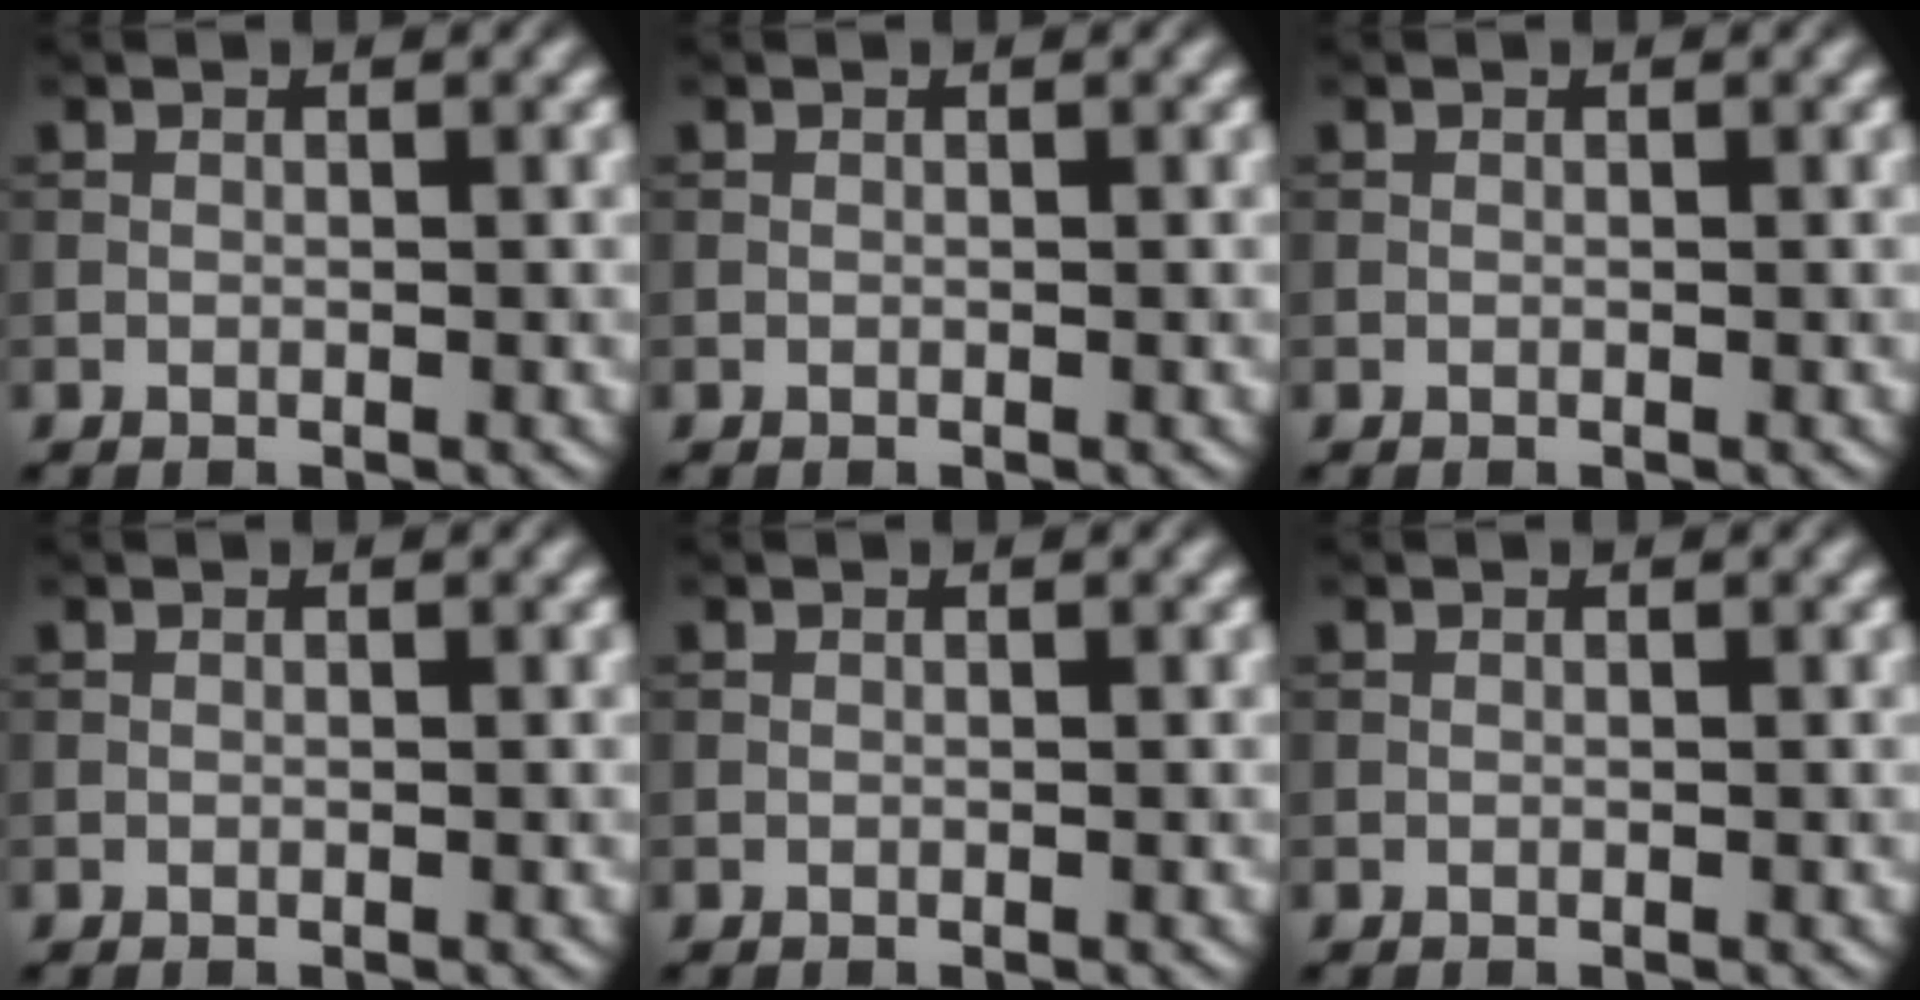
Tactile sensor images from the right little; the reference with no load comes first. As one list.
[{"total": 0.0}, {"total": 0.0}, {"total": 0.0}, {"total": 0.0}, {"total": 0.0}]